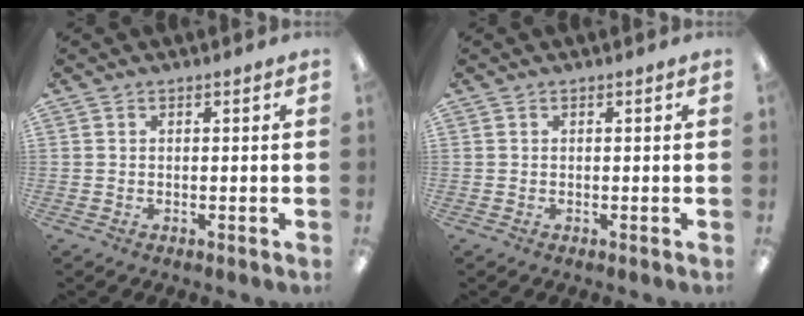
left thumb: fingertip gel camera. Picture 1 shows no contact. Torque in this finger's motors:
{"motor_torque": [-0.11, 0.02, 0.00, 0.00, 0.00]}